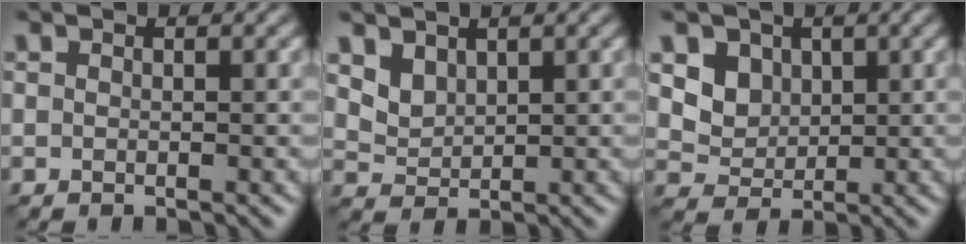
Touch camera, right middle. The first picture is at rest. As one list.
[{"total": 2.3, "force": [1.6, 1.4, 0.9], "torque": [-0.027, -0.012, 0.040]}, {"total": 4.0, "force": [1.7, 3.2, 1.6], "torque": [-0.052, -0.016, 0.049]}]